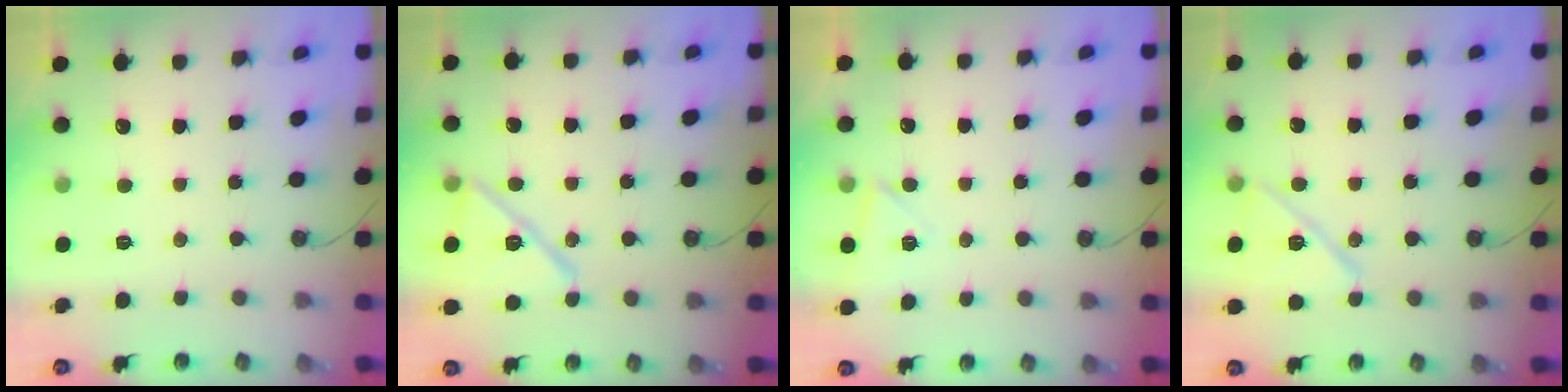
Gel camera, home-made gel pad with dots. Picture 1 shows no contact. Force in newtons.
{"total": 14.0, "press": 14.0, "slide": 1.1}
{"total": 5.3, "press": 4.7, "slide": 2.3}
{"total": 12.9, "press": 12.9, "slide": 0.4}